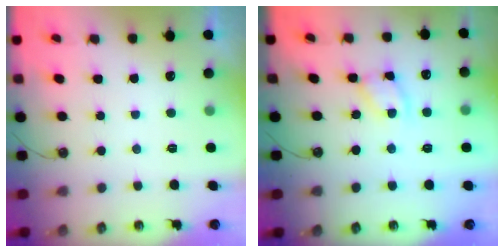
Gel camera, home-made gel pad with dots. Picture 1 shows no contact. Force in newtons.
{"total": 7.0, "press": 7.0, "slide": 0.4}